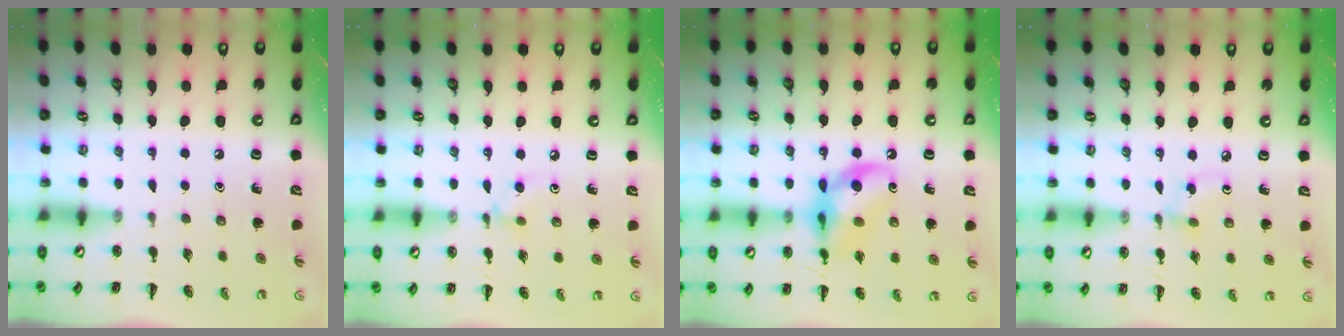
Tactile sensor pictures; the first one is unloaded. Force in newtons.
{"total": 5.1, "press": 4.8, "slide": 1.8}
{"total": 14.1, "press": 13.8, "slide": 3.0}
{"total": 2.8, "press": 2.6, "slide": 1.1}